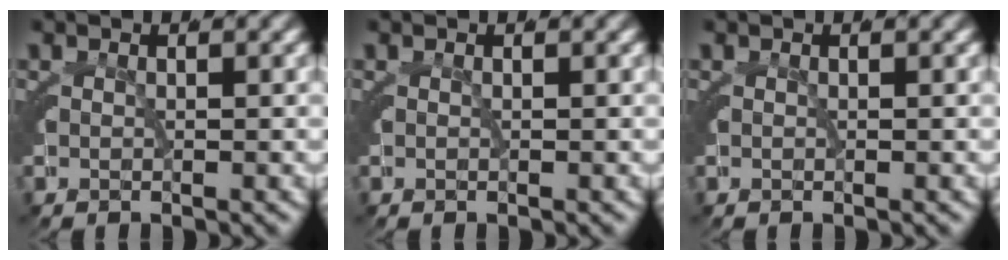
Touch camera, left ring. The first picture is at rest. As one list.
[{"total": 0.0}, {"total": 0.0}]